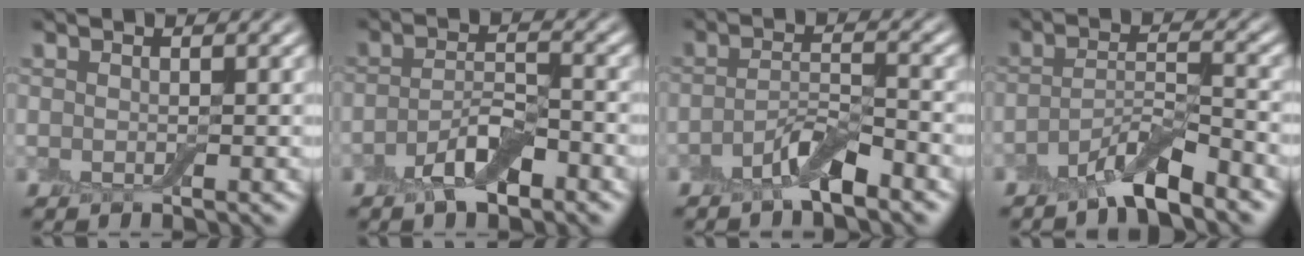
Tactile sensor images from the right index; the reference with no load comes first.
{"total": 4.0, "force": [-2.4, 1.5, 2.8], "torque": [-0.049, 0.005, -0.046]}
{"total": 3.4, "force": [-2.3, 0.9, 2.4], "torque": [-0.045, 0.006, -0.049]}
{"total": 4.5, "force": [-3.3, 1.0, 2.8], "torque": [-0.050, 0.001, -0.070]}